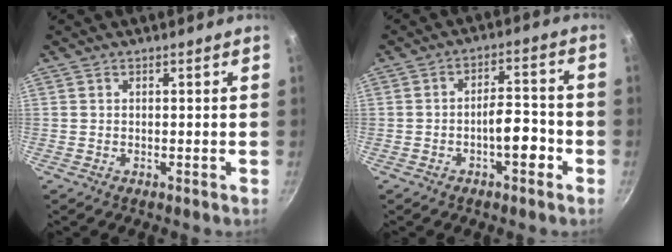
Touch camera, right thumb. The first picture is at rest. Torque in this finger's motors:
{"motor_torque": [1.42, 1.40, 0.93, -0.90, 0.25]}